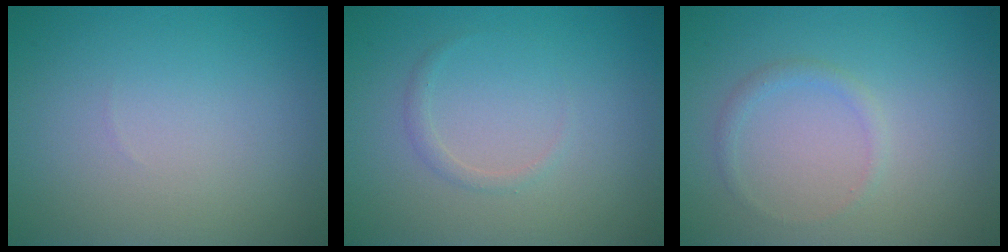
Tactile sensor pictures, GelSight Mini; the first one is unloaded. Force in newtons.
{"total": 0.8, "press": 0.8, "slide": 0.2}
{"total": 1.0, "press": 1.0, "slide": 0.0}